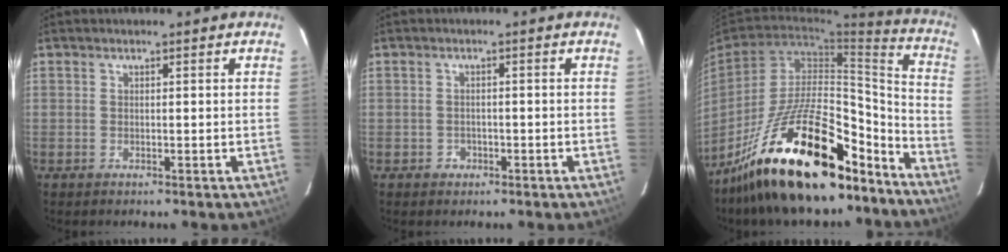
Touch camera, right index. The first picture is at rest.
{"total": 1.9, "force": [-1.0, 1.6, 0.2], "torque": [-0.005, 0.005, -0.011]}
{"total": 26.5, "force": [-19.1, 9.5, 15.8], "torque": [-0.259, 0.008, -0.292]}